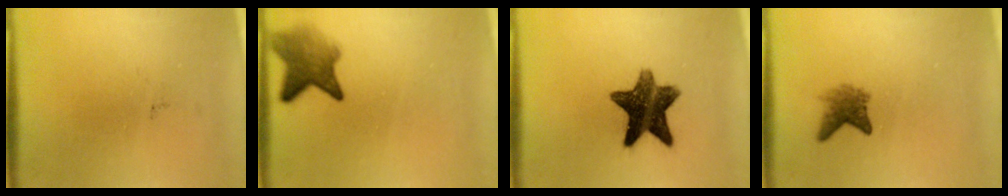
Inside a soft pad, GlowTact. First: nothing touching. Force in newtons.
{"total": 5.0}
{"total": 11.3}
{"total": 2.7}